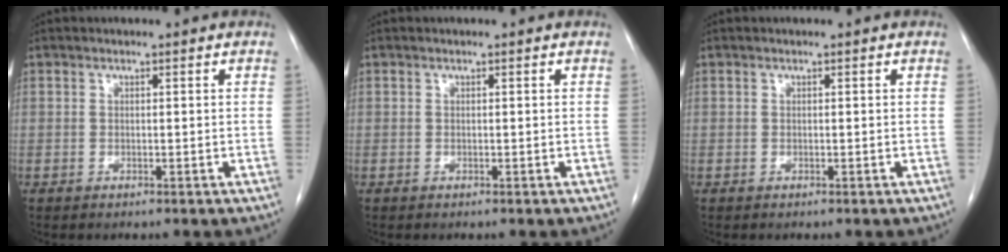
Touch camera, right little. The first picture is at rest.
{"total": 0.0}
{"total": 0.0}